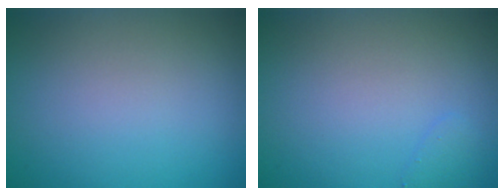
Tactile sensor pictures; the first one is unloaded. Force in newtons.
{"total": 0.8, "press": 0.8, "slide": 0.1}